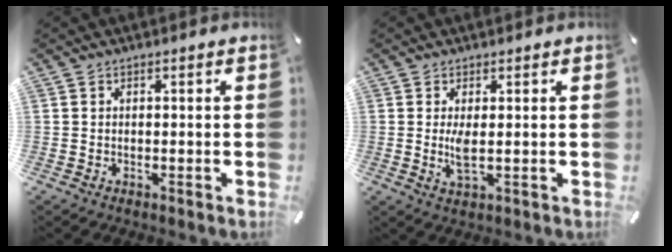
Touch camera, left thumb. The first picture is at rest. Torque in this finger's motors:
{"motor_torque": [-0.38, 1.34, 0.89, 0.49, 0.31]}